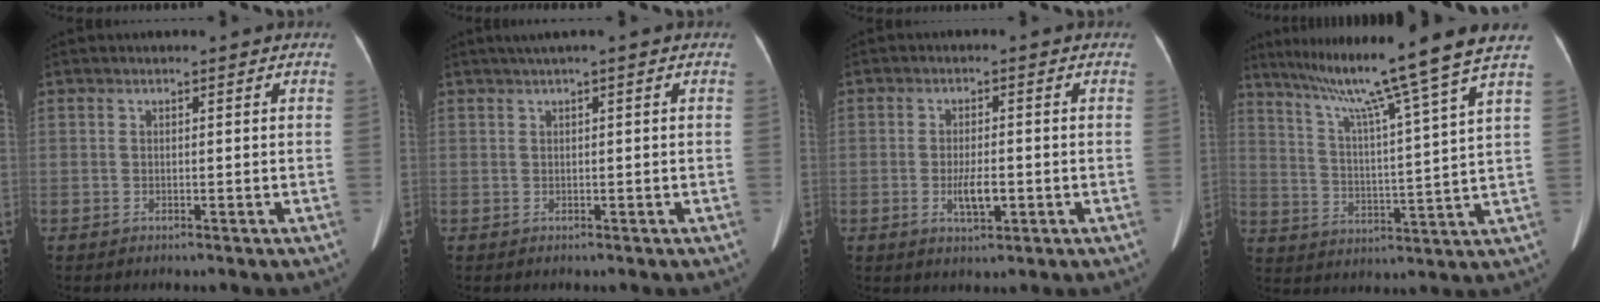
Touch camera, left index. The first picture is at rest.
{"total": 1.6, "force": [0.8, -0.2, 1.4], "torque": [-0.032, 0.013, 0.017]}
{"total": 4.0, "force": [-1.1, 1.2, 3.7], "torque": [-0.070, -0.002, -0.017]}
{"total": 16.3, "force": [12.8, -3.1, 9.6], "torque": [-0.155, -0.017, 0.190]}